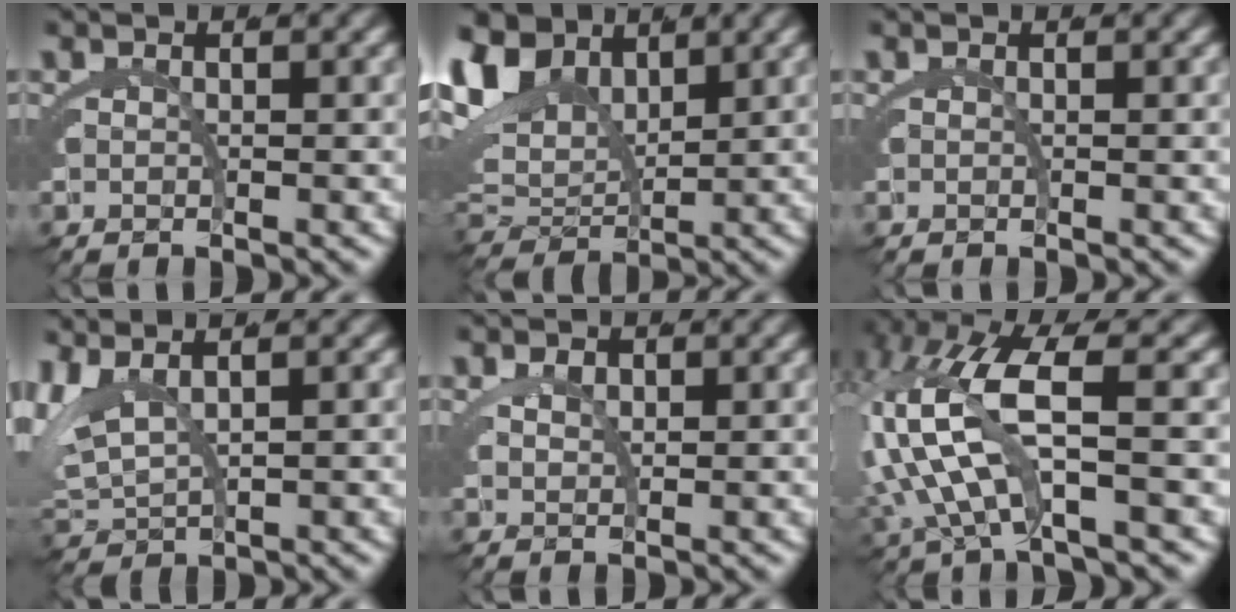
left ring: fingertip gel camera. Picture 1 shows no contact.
{"total": 9.1, "force": [4.3, 6.1, 5.2], "torque": [-0.124, -0.010, 0.086]}
{"total": 0.0}
{"total": 4.0, "force": [2.2, 2.4, 2.3], "torque": [-0.077, -0.005, 0.052]}
{"total": 0.7, "force": [0.7, 0.2, 0.1], "torque": [0.001, -0.002, 0.014]}
{"total": 7.7, "force": [1.5, 3.5, 6.7], "torque": [-0.164, -0.014, 0.036]}